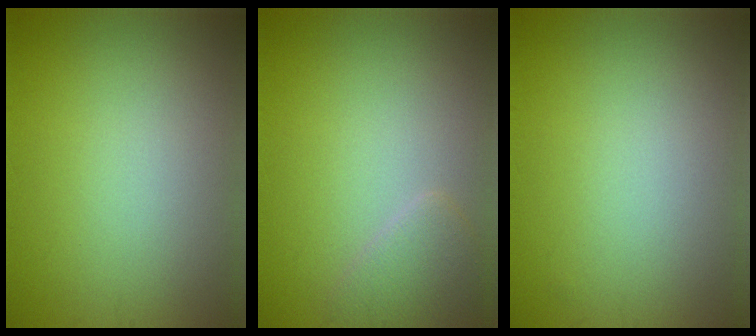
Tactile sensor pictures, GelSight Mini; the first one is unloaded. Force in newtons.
{"total": 1.8, "press": 1.8, "slide": 0.1}
{"total": 0.0}